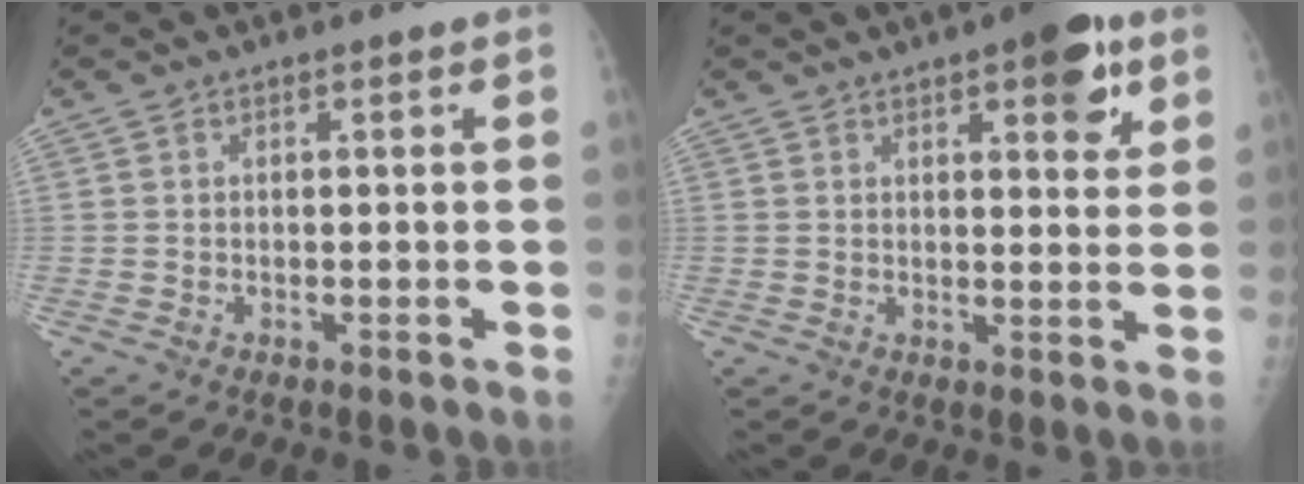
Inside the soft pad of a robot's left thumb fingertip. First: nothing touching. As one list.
[{"total": 8.4, "force": [4.3, 3.1, 6.5], "torque": [-0.063, -0.015, 0.051]}]